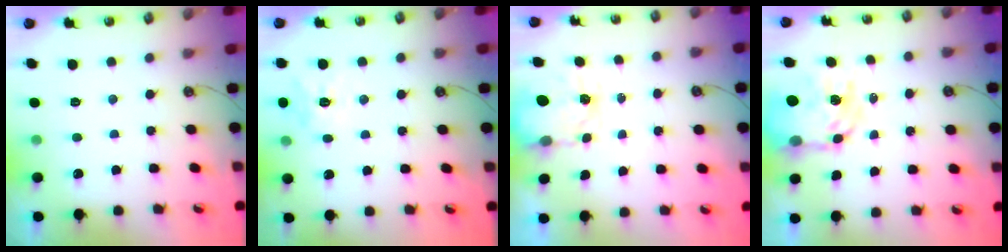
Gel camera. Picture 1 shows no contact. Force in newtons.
{"total": 10.8, "press": 10.7, "slide": 1.3}
{"total": 3.3, "press": 3.3, "slide": 0.4}
{"total": 13.0, "press": 13.0, "slide": 1.1}